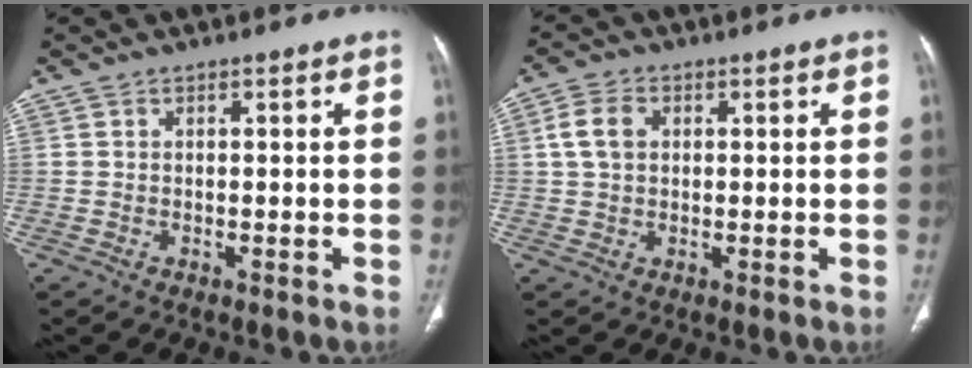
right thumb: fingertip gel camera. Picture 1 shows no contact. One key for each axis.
{"total": 5.3, "fx": 1.2, "fy": 3.7, "fz": 3.5, "tx": -0.064, "ty": 0.007, "tz": 0.021}